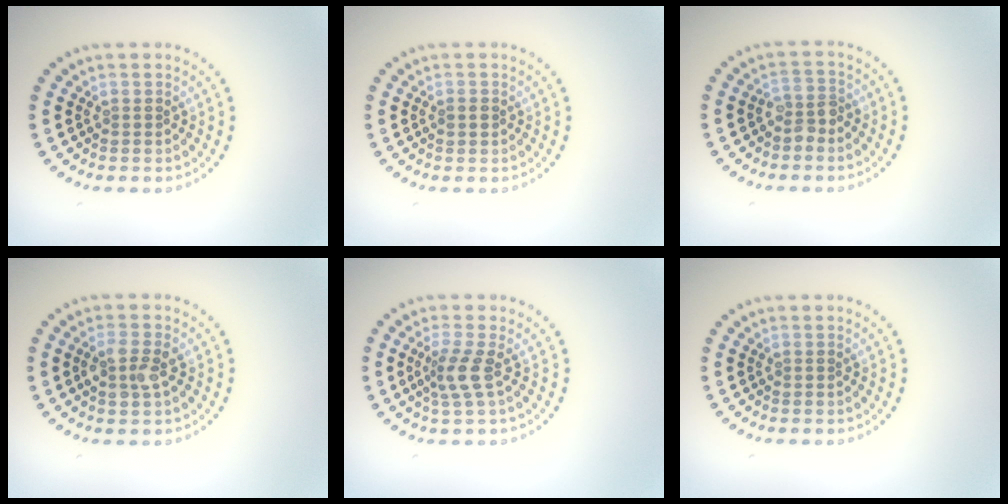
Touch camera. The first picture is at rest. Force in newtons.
{"total": 1.2, "press": 1.2, "slide": 0.0}
{"total": 1.7, "press": 1.5, "slide": 0.9}
{"total": 2.4, "press": 2.4, "slide": 0.3}
{"total": 2.4, "press": 1.8, "slide": 1.6}
{"total": 0.0}